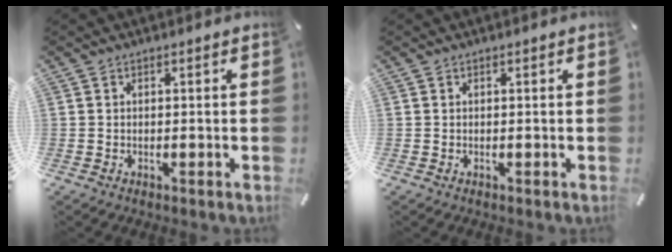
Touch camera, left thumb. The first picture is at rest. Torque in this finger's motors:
{"motor_torque": [-0.01, 0.13, -0.04, -0.03, 0.00]}